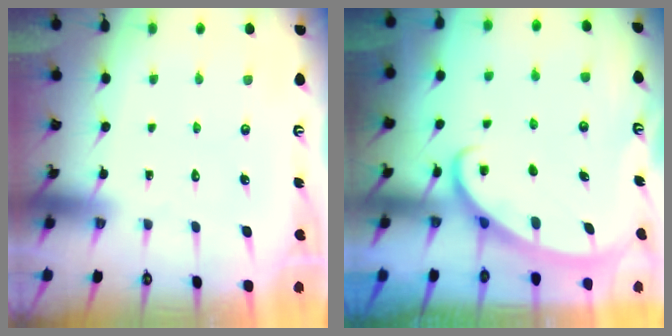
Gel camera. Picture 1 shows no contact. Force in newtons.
{"total": 2.9, "press": 2.9, "slide": 0.3}